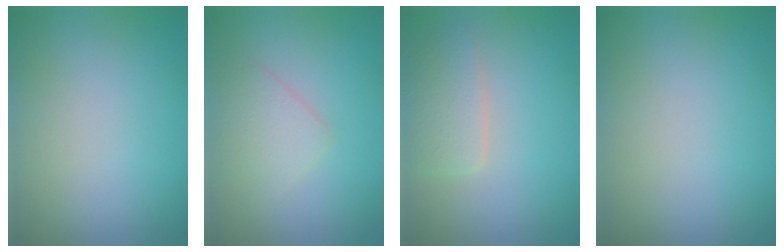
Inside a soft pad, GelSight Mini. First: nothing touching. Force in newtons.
{"total": 2.2, "press": 2.2, "slide": 0.1}
{"total": 2.6, "press": 2.6, "slide": 0.1}
{"total": 0.0}